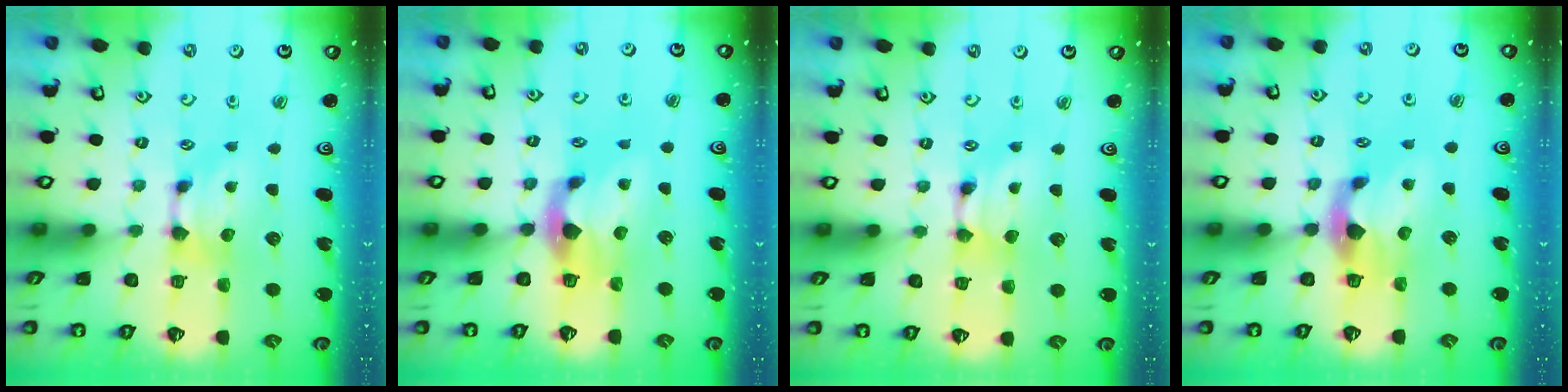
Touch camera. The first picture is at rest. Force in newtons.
{"total": 2.8, "press": 2.5, "slide": 1.3}
{"total": 1.7, "press": 1.7, "slide": 0.2}
{"total": 2.8, "press": 2.5, "slide": 1.3}